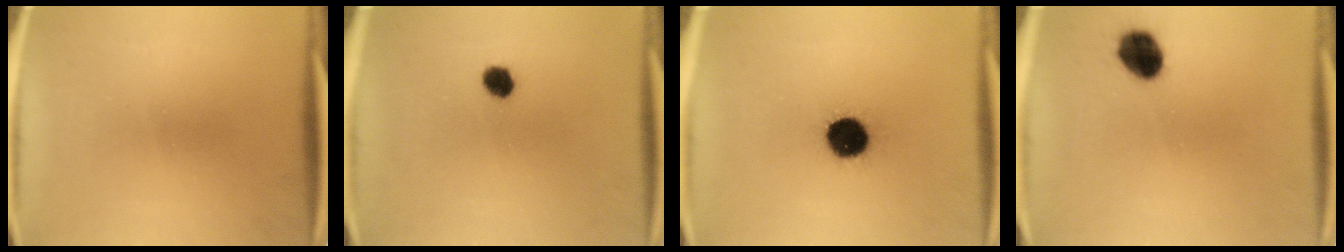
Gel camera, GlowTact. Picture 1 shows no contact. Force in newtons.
{"total": 3.3}
{"total": 12.5}
{"total": 8.0}